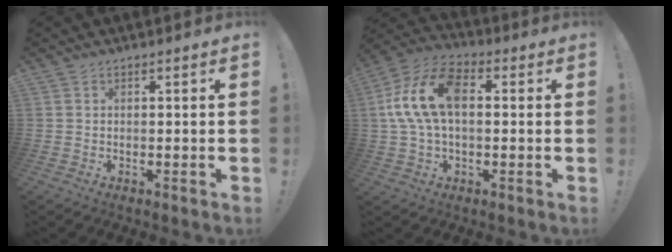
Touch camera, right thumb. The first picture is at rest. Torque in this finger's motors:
{"motor_torque": [0.34, 0.34, 0.31, 0.28, 0.34]}